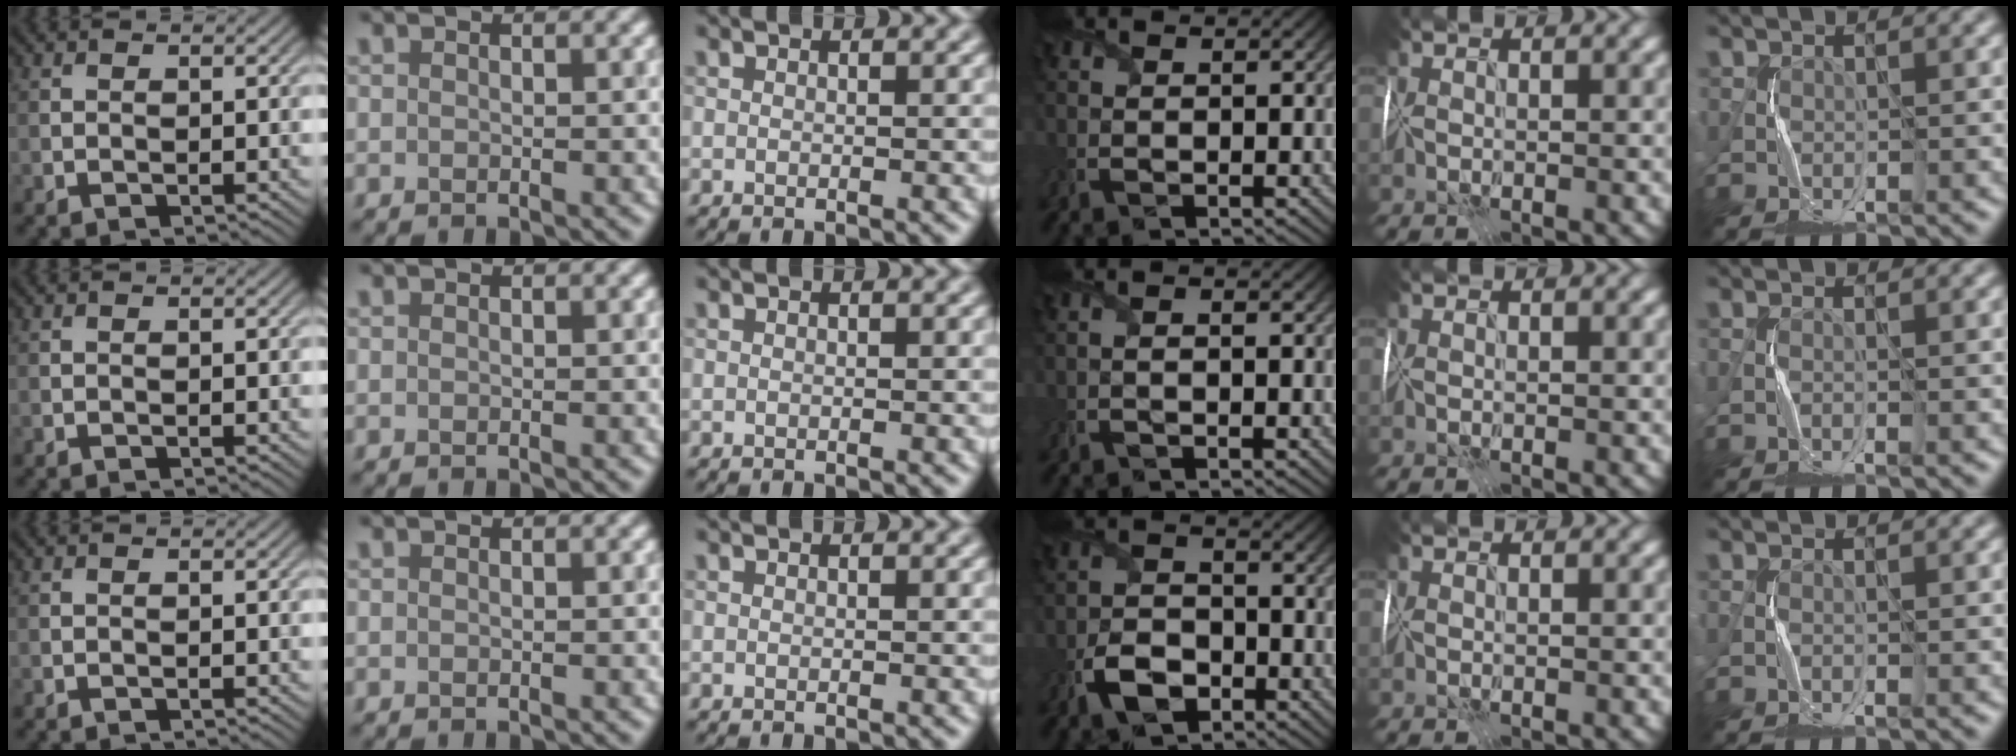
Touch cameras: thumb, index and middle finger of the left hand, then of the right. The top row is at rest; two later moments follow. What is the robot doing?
{"motion": "wrap", "object": "plastic wrap"}